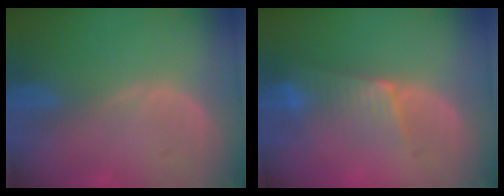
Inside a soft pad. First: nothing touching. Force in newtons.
{"total": 6.4, "press": 5.5, "slide": 3.3}